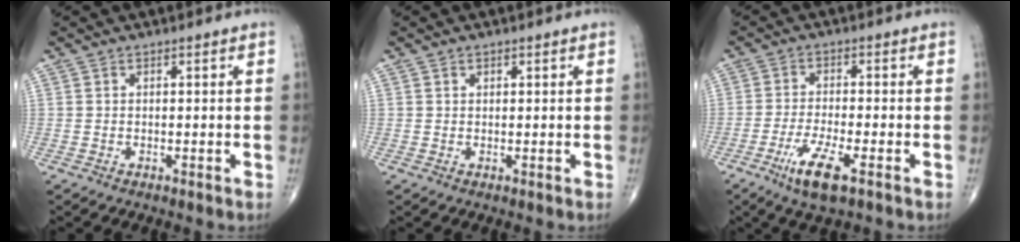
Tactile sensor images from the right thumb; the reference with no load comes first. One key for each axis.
{"total": 0.6, "fx": 0.4, "fy": 0.4, "fz": 0.2, "tx": 0.000, "ty": -0.001, "tz": 0.006}
{"total": 7.3, "fx": -3.8, "fy": 1.5, "fz": 6.1, "tx": -0.126, "ty": 0.004, "tz": -0.067}